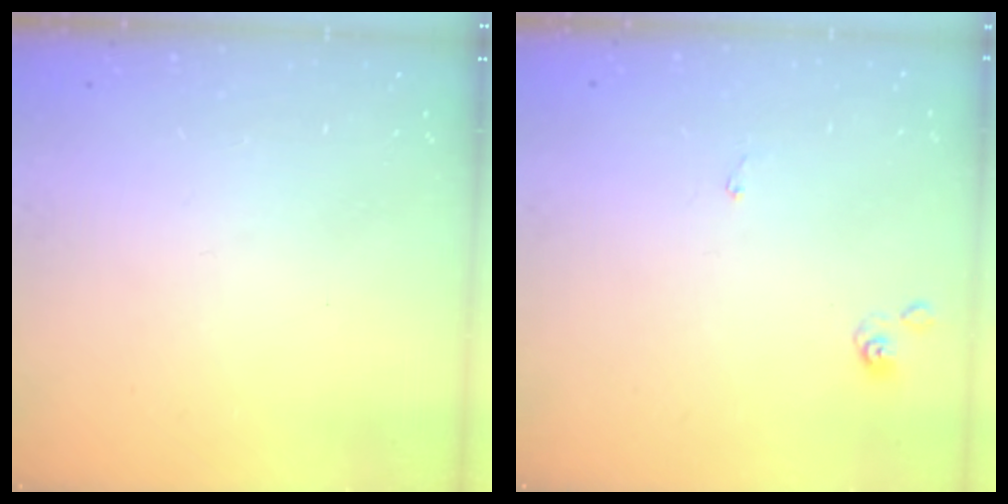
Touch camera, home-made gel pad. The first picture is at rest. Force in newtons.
{"total": 0.0}